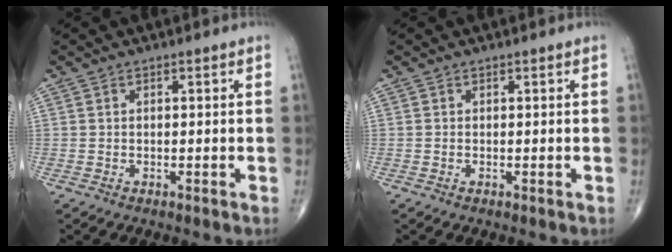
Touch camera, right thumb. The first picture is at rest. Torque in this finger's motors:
{"motor_torque": [-0.21, -0.11, 0.06, 0.06, -0.03]}